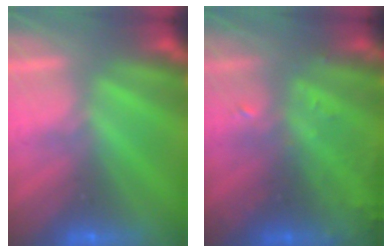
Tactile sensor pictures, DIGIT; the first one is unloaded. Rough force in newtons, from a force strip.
{"total": 8.6}